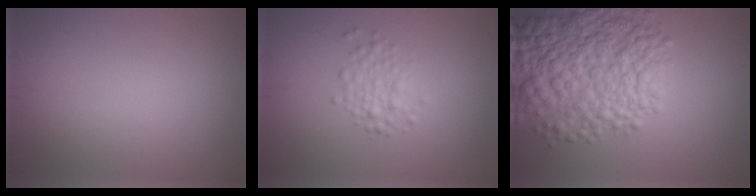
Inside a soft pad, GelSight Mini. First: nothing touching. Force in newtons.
{"total": 2.0, "press": 2.0, "slide": 0.0}
{"total": 8.9, "press": 8.9, "slide": 0.3}